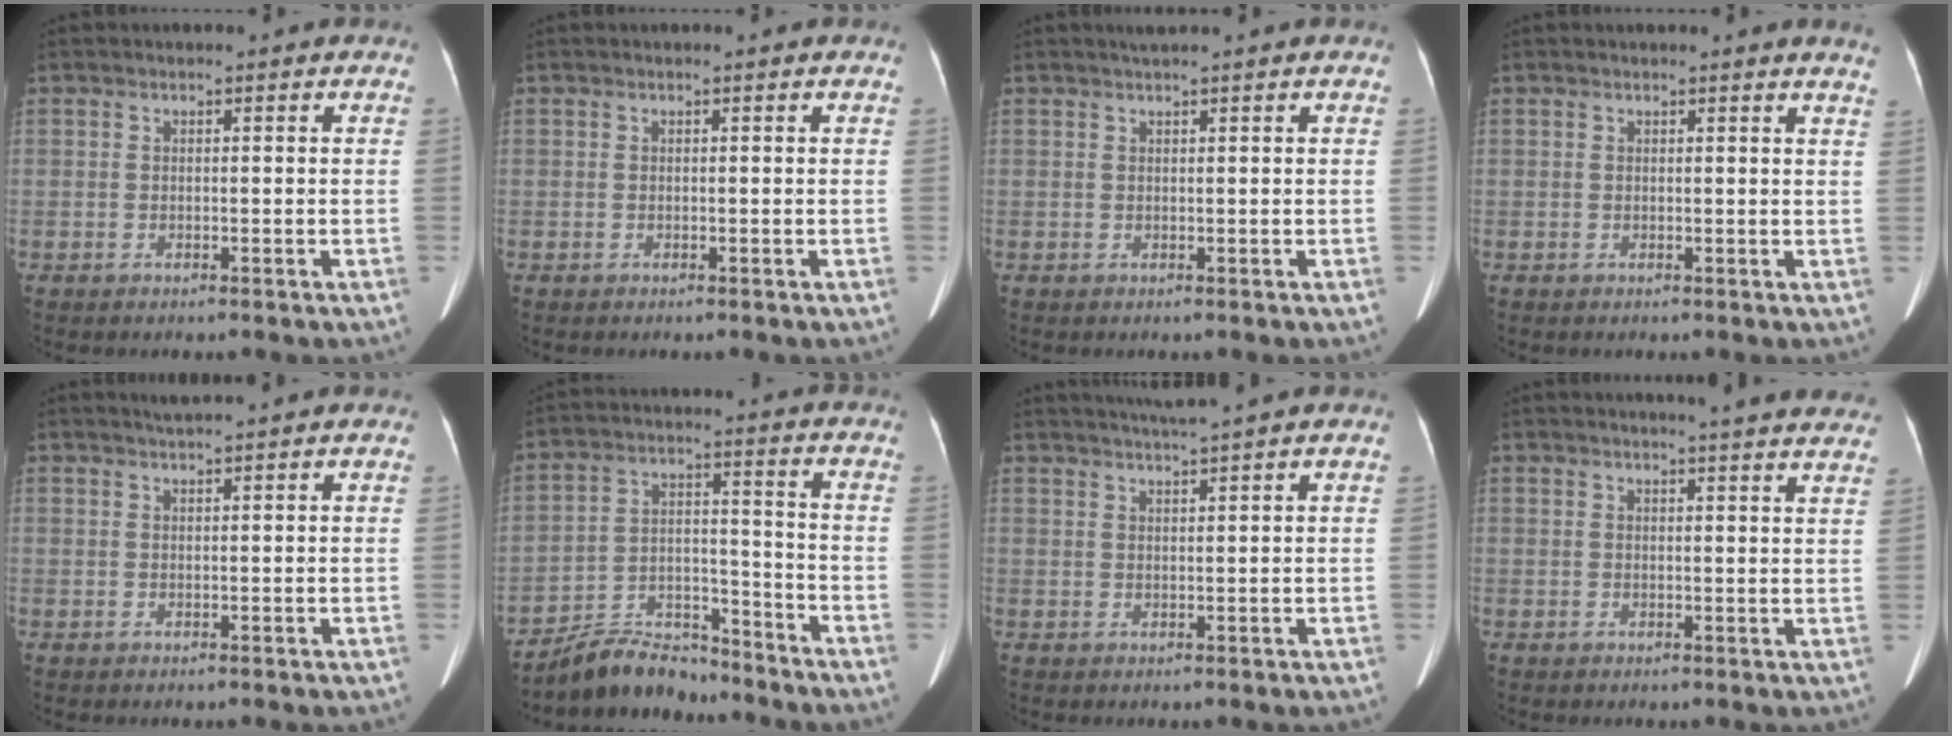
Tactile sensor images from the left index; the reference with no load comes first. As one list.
[{"total": 0.0}, {"total": 1.4, "force": [1.1, -0.2, 0.8], "torque": [-0.013, 0.010, 0.023]}, {"total": 3.6, "force": [3.4, -0.3, 1.1], "torque": [-0.013, -0.014, 0.015]}, {"total": 1.7, "force": [1.5, -0.4, 0.6], "torque": [-0.009, 0.009, 0.031]}, {"total": 9.7, "force": [-9.3, 2.3, 1.3], "torque": [-0.026, 0.016, -0.164]}, {"total": 3.8, "force": [3.2, -1.4, 1.5], "torque": [-0.022, 0.006, 0.059]}, {"total": 13.8, "force": [12.8, 0.6, 5.2], "torque": [-0.056, -0.022, 0.131]}]